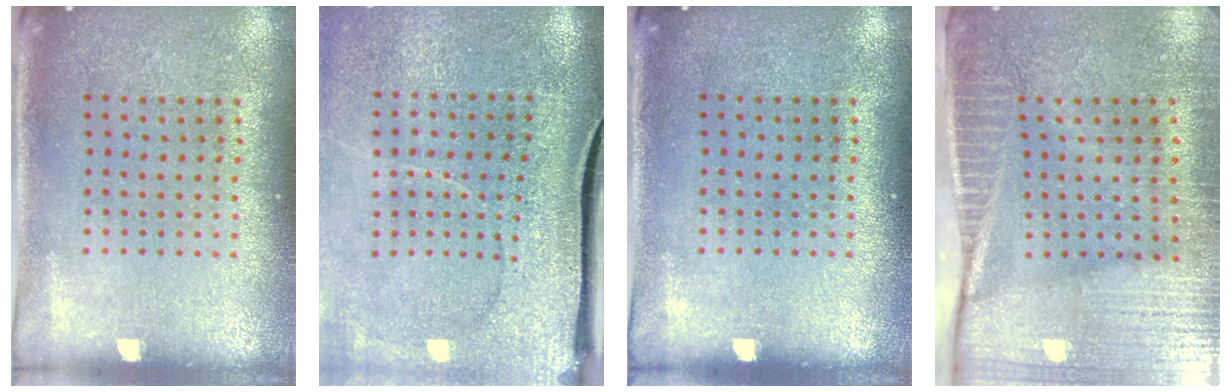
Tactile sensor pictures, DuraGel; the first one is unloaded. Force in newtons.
{"total": 4.1, "press": 3.3, "slide": 2.4}
{"total": 0.0}
{"total": 4.1, "press": 3.6, "slide": 1.9}